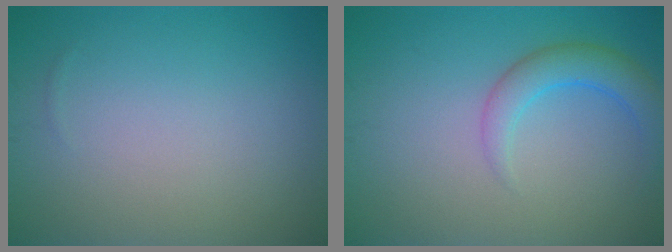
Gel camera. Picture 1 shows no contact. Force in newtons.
{"total": 3.3, "press": 3.3, "slide": 0.3}